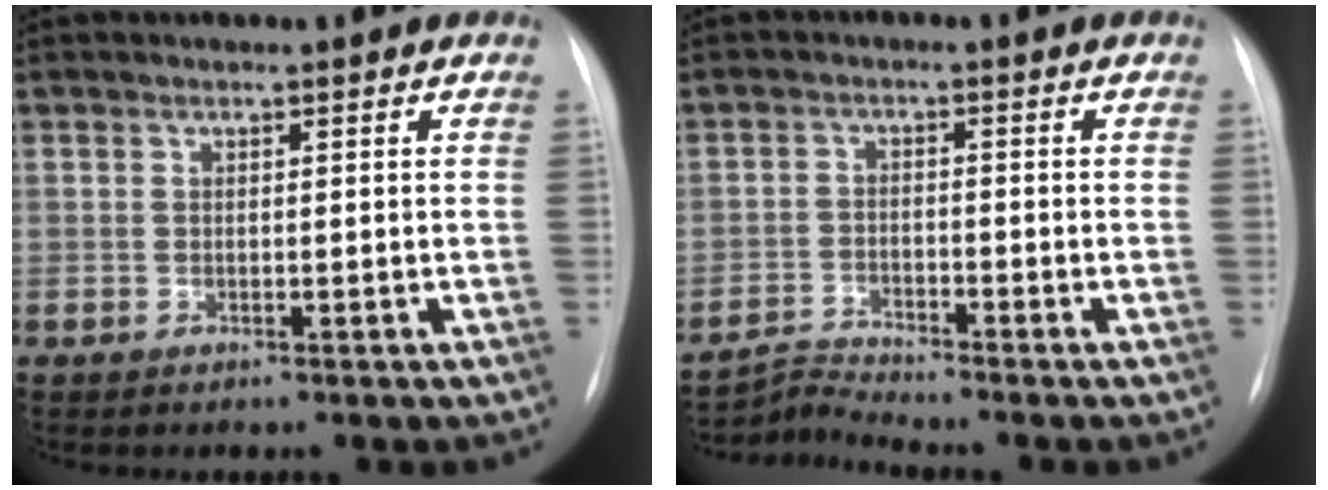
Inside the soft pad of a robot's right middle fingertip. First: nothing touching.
{"total": 4.1, "force": [-3.6, -1.6, -1.0], "torque": [0.011, -0.018, -0.069]}